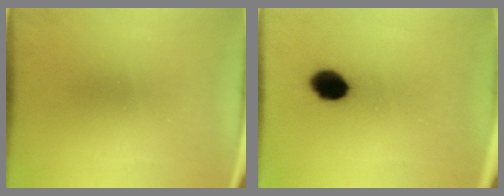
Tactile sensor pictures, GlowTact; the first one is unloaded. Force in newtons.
{"total": 7.3}